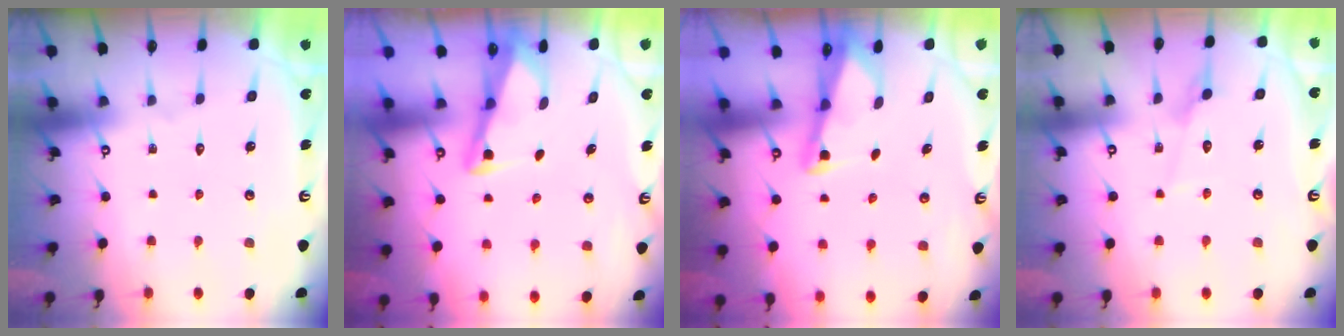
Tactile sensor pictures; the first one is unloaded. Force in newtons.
{"total": 2.8, "press": 2.8, "slide": 0.4}
{"total": 2.2, "press": 2.2, "slide": 0.3}
{"total": 3.3, "press": 3.3, "slide": 0.3}